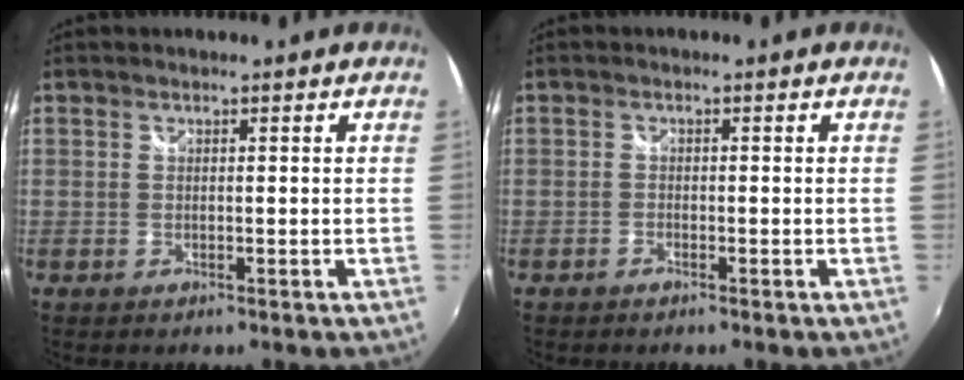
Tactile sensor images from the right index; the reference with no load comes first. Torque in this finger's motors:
{"motor_torque": [-0.01, 0.00, 0.10, 0.00]}